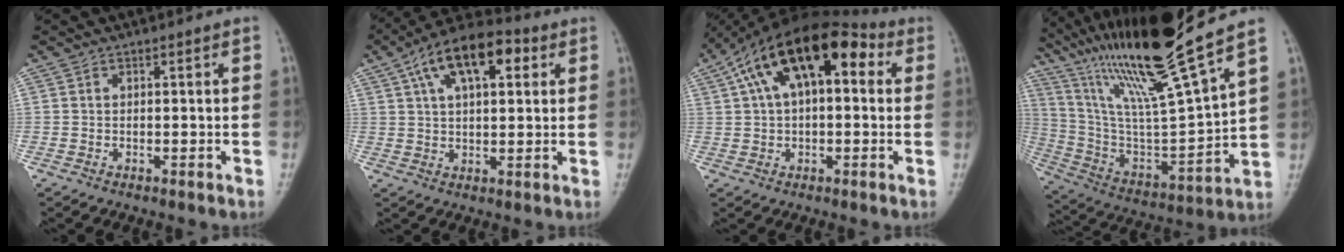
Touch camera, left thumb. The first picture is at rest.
{"total": 14.3, "force": [5.6, 6.9, 11.2], "torque": [-0.167, 0.014, 0.084]}
{"total": 17.1, "force": [5.1, 8.8, 13.8], "torque": [-0.204, 0.037, 0.070]}
{"total": 24.5, "force": [17.6, 0.8, 17.0], "torque": [-0.292, -0.068, 0.330]}